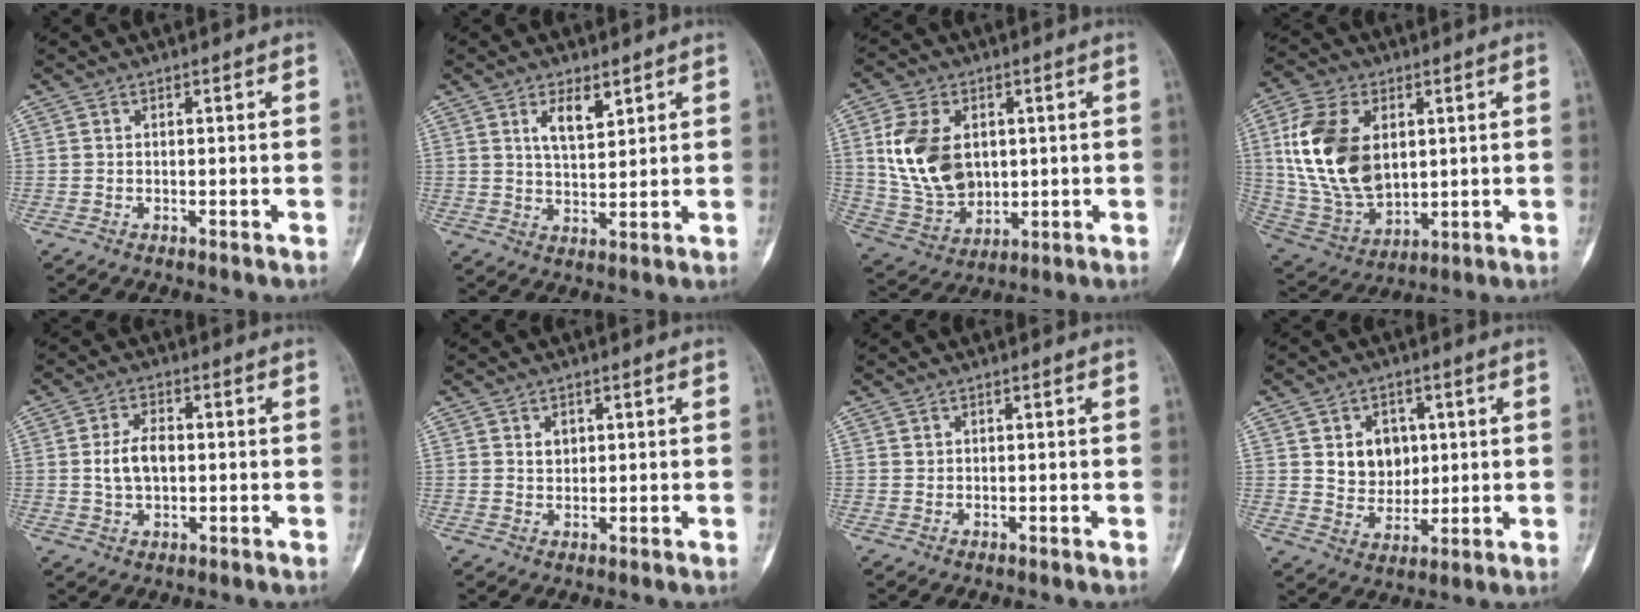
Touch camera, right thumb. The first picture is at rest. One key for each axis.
{"total": 5.7, "fx": 3.1, "fy": 2.5, "fz": 4.1, "tx": -0.057, "ty": -0.023, "tz": 0.056}
{"total": 14.9, "fx": 2.6, "fy": 10.5, "fz": 10.2, "tx": -0.171, "ty": -0.010, "tz": 0.063}
{"total": 18.9, "fx": 3.6, "fy": 12.0, "fz": 14.1, "tx": -0.265, "ty": -0.014, "tz": 0.083}
{"total": 6.2, "fx": 0.2, "fy": 3.8, "fz": 5.0, "tx": -0.090, "ty": 0.007, "tz": 0.004}
{"total": 2.3, "fx": 0.8, "fy": 1.7, "fz": 1.2, "tx": -0.006, "ty": -0.004, "tz": 0.015}
{"total": 0.6, "fx": 0.4, "fy": 0.4, "fz": 0.1, "tx": 0.006, "ty": 0.000, "tz": 0.006}
{"total": 8.9, "fx": 2.1, "fy": 7.1, "fz": 4.8, "tx": -0.035, "ty": -0.011, "tz": 0.043}